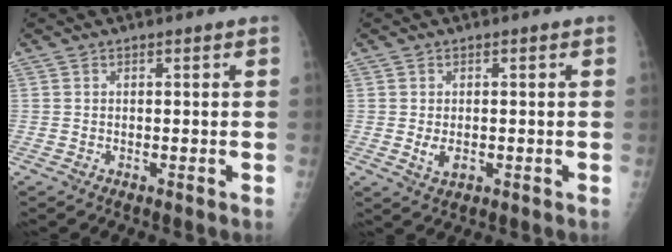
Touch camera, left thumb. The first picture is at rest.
{"total": 2.9, "force": [-0.4, 1.9, 2.2], "torque": [-0.035, -0.005, -0.001]}